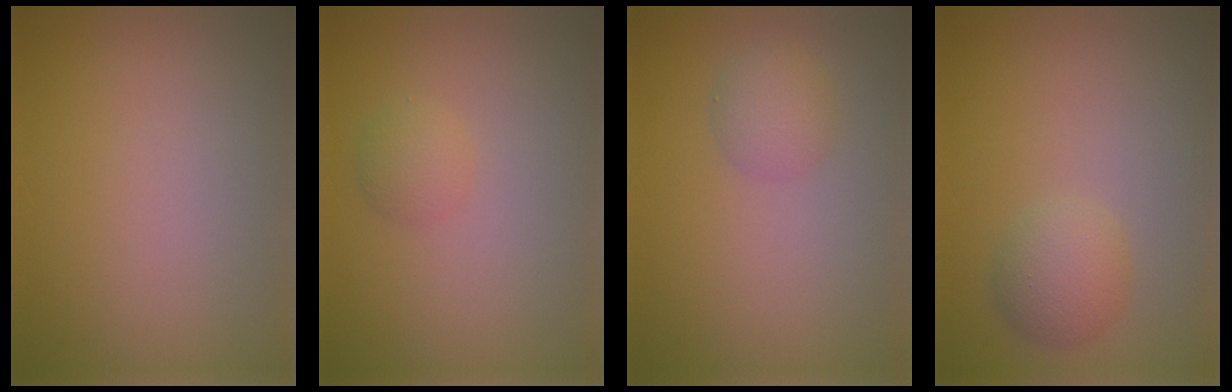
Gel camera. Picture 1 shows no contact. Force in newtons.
{"total": 1.3, "press": 1.3, "slide": 0.0}
{"total": 2.0, "press": 2.0, "slide": 0.1}
{"total": 2.6, "press": 2.6, "slide": 0.1}